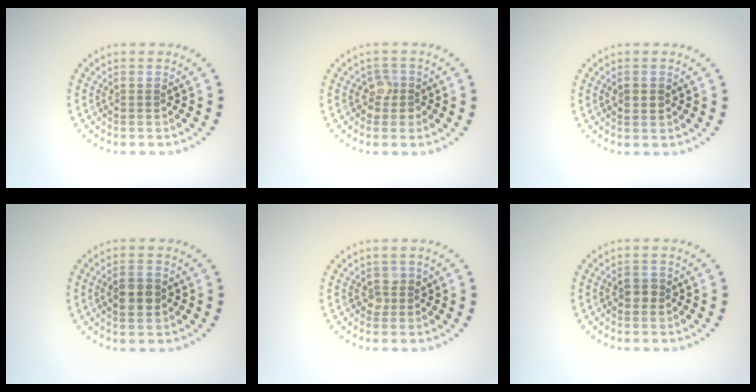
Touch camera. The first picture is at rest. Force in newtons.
{"total": 1.7, "press": 1.4, "slide": 1.0}
{"total": 1.9, "press": 1.9, "slide": 0.1}
{"total": 3.2, "press": 3.2, "slide": 0.3}
{"total": 1.2, "press": 1.1, "slide": 0.4}
{"total": 1.3, "press": 1.3, "slide": 0.3}